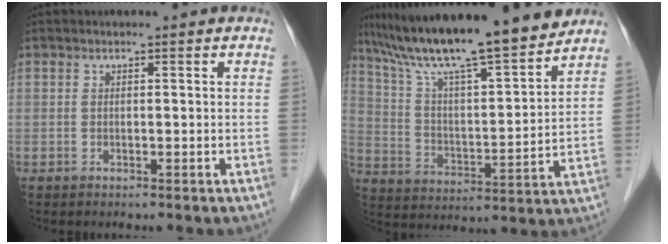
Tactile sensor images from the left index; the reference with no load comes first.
{"total": 18.9, "force": [16.3, 0.8, 9.6], "torque": [-0.163, 0.007, 0.269]}